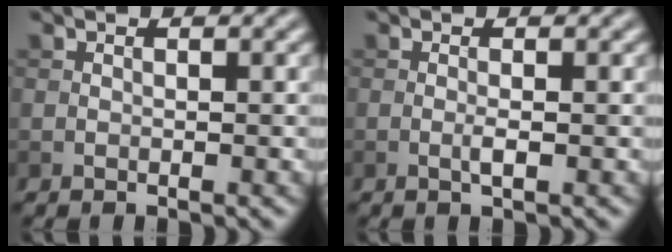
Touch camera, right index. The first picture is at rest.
{"total": 1.0, "force": [-0.2, 0.1, 1.0], "torque": [-0.020, -0.002, -0.006]}